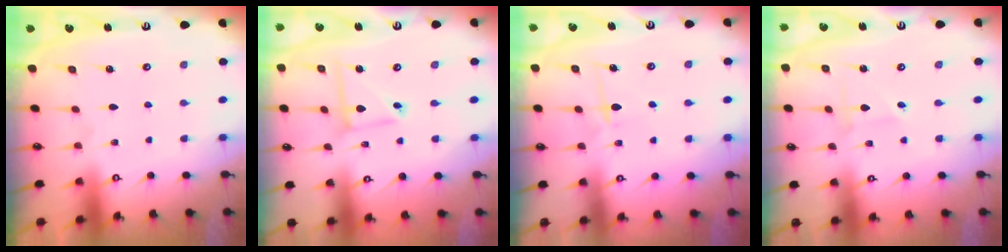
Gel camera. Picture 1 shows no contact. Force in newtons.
{"total": 6.6, "press": 6.6, "slide": 0.5}
{"total": 5.6, "press": 5.5, "slide": 0.7}
{"total": 1.8, "press": 1.7, "slide": 0.2}